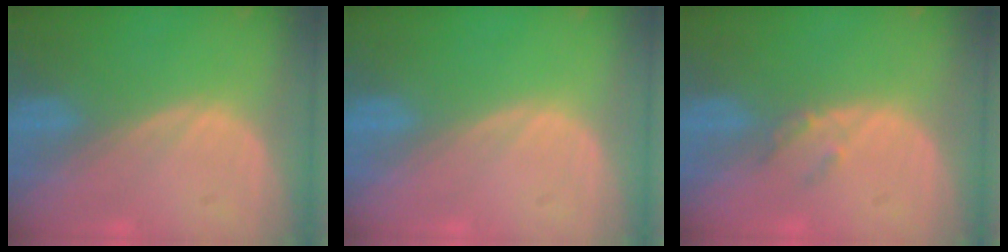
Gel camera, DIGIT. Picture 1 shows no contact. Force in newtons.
{"total": 0.0}
{"total": 1.8, "press": 1.6, "slide": 0.8}